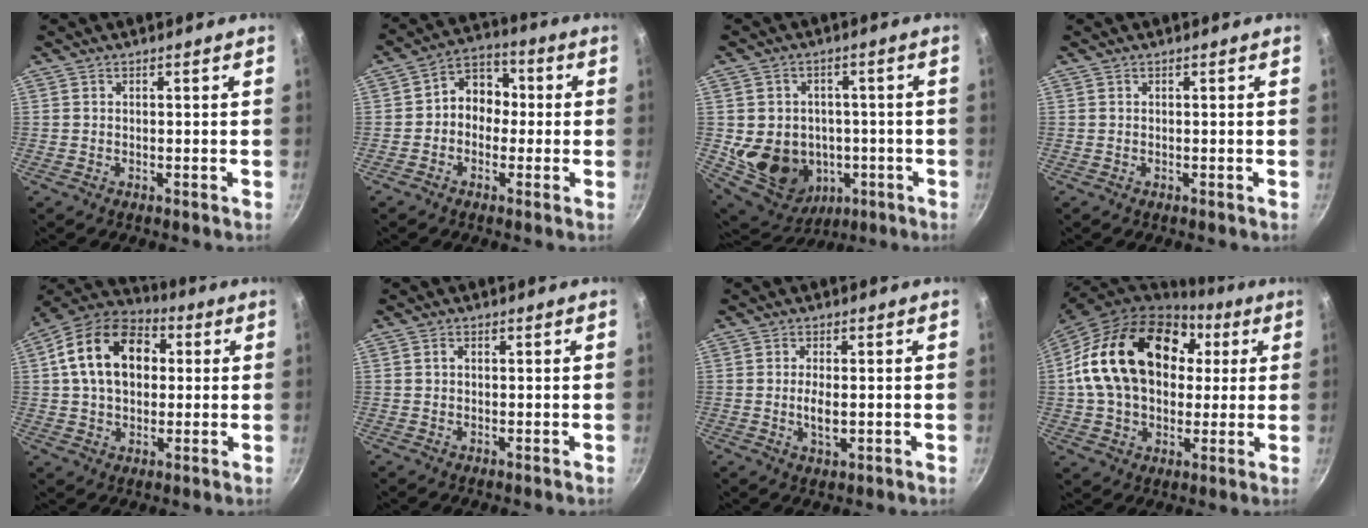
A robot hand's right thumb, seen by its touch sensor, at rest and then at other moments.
{"total": 7.9, "force": [-0.3, 6.6, 4.4], "torque": [-0.021, 0.028, -0.026]}
{"total": 15.3, "force": [-2.4, 12.9, 7.9], "torque": [-0.112, 0.017, -0.015]}
{"total": 0.0}
{"total": 17.2, "force": [3.2, 12.1, 11.8], "torque": [-0.175, 0.026, 0.039]}
{"total": 1.1, "force": [0.3, 0.9, 0.7], "torque": [-0.010, 0.005, 0.004]}
{"total": 3.7, "force": [-0.3, 1.6, 3.4], "torque": [-0.068, -0.004, -0.004]}
{"total": 25.5, "force": [5.3, 18.0, 17.3], "torque": [-0.286, 0.027, 0.085]}